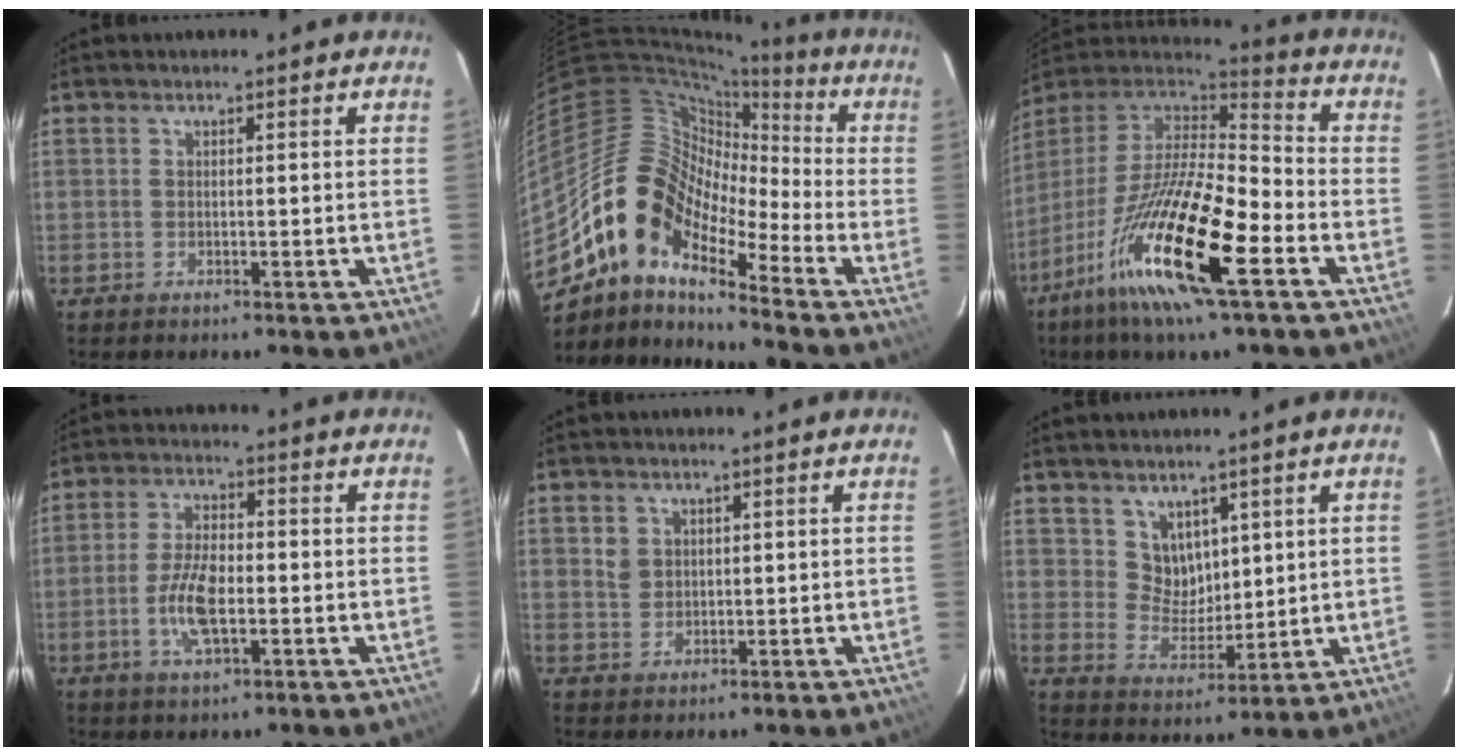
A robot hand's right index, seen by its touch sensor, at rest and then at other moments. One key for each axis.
{"total": 15.5, "fx": -9.8, "fy": 7.2, "fz": 9.6, "tx": -0.157, "ty": 0.004, "tz": -0.205}
{"total": 22.8, "fx": -11.3, "fy": 4.6, "fz": 19.2, "tx": -0.373, "ty": -0.043, "tz": -0.222}
{"total": 8.3, "fx": -2.0, "fy": 3.5, "fz": 7.3, "tx": -0.149, "ty": 0.000, "tz": -0.039}
{"total": 3.2, "fx": 1.3, "fy": 2.8, "fz": 0.9, "tx": -0.009, "ty": 0.008, "tz": 0.027}
{"total": 6.0, "fx": 3.7, "fy": 4.5, "fz": 1.6, "tx": -0.020, "ty": 0.003, "tz": 0.078}